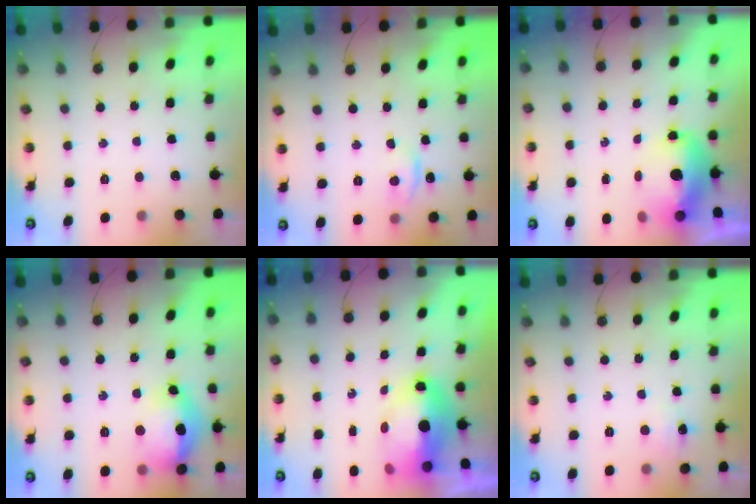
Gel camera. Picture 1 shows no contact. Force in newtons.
{"total": 3.5, "press": 3.4, "slide": 0.5}
{"total": 10.5, "press": 10.4, "slide": 1.2}
{"total": 16.0, "press": 15.9, "slide": 1.9}
{"total": 11.5, "press": 11.3, "slide": 1.8}
{"total": 5.0, "press": 5.0, "slide": 0.6}